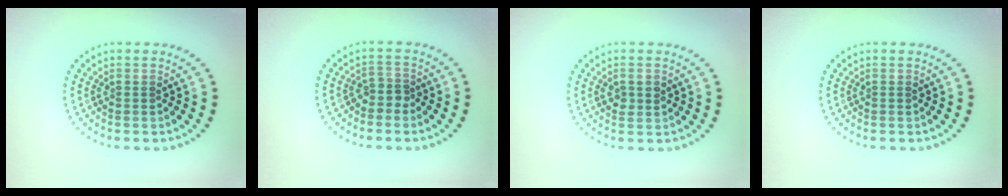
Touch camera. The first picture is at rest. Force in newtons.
{"total": 1.5, "press": 1.2, "slide": 1.0}
{"total": 1.5, "press": 1.5, "slide": 0.1}
{"total": 0.0}